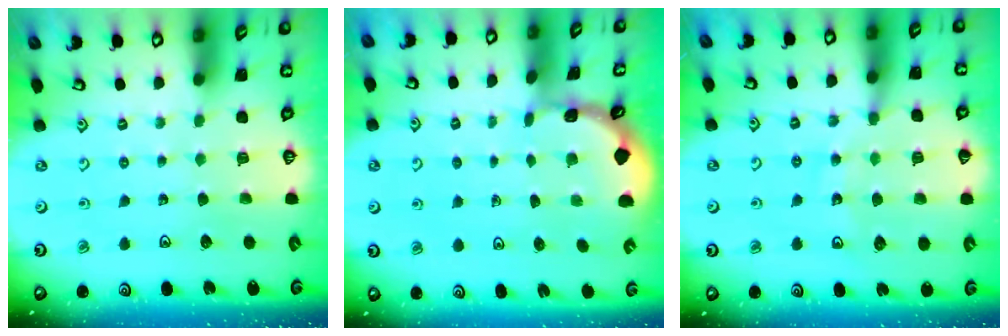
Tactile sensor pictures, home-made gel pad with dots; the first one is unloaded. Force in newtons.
{"total": 0.7, "press": 0.7, "slide": 0.1}
{"total": 12.1, "press": 11.6, "slide": 3.5}